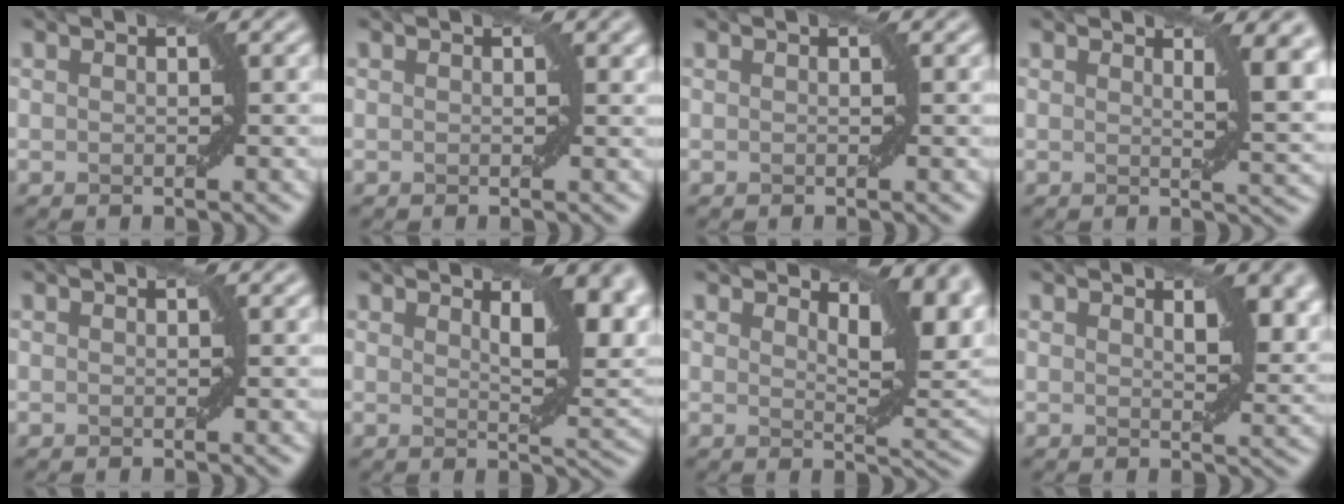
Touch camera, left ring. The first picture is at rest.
{"total": 0.6, "force": [0.3, 0.1, 0.6], "torque": [-0.003, -0.002, 0.004]}
{"total": 0.0}
{"total": 4.0, "force": [1.7, 1.0, 3.4], "torque": [-0.039, -0.006, 0.027]}
{"total": 0.0}
{"total": 6.3, "force": [2.8, 2.1, 5.2], "torque": [-0.068, -0.001, 0.047]}
{"total": 6.2, "force": [3.5, 2.1, 4.7], "torque": [-0.062, -0.001, 0.057]}
{"total": 4.1, "force": [2.1, 1.5, 3.2], "torque": [-0.045, -0.004, 0.036]}